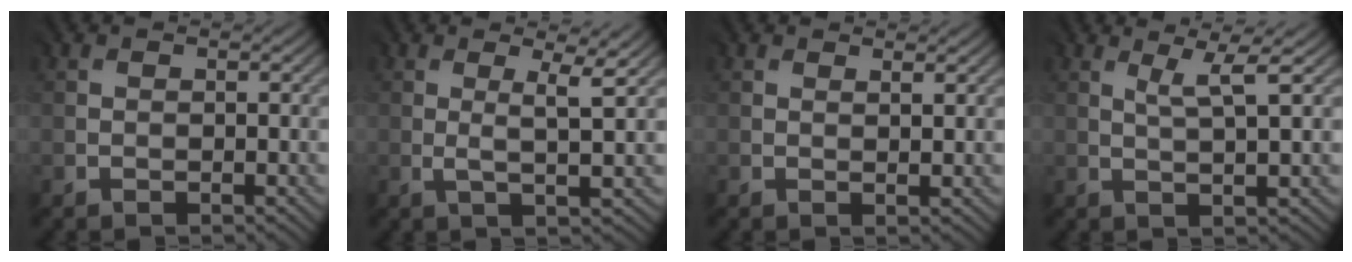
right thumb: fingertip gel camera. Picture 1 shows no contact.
{"total": 3.5, "force": [1.0, 0.3, 3.3], "torque": [-0.060, 0.002, 0.022]}
{"total": 1.1, "force": [0.9, 0.0, 0.6], "torque": [-0.012, -0.003, 0.018]}
{"total": 3.0, "force": [1.3, 0.0, 2.7], "torque": [-0.050, 0.000, 0.031]}